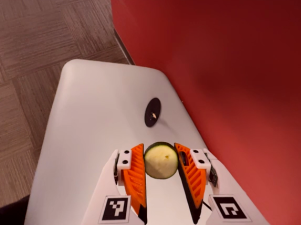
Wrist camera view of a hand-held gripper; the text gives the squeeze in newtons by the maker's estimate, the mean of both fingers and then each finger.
{"total": 10.4, "left": 10.9, "right": 9.9}